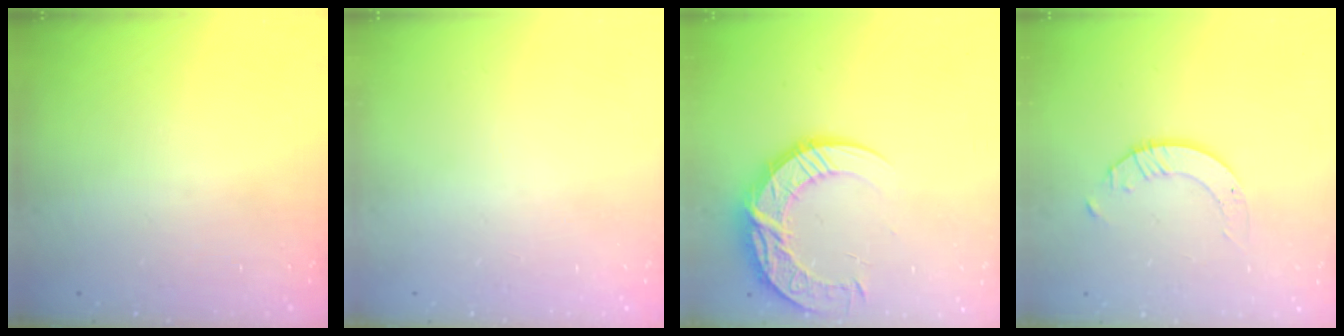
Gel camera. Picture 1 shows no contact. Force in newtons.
{"total": 0.0}
{"total": 18.4, "press": 18.4, "slide": 1.0}
{"total": 2.1, "press": 2.1, "slide": 0.2}